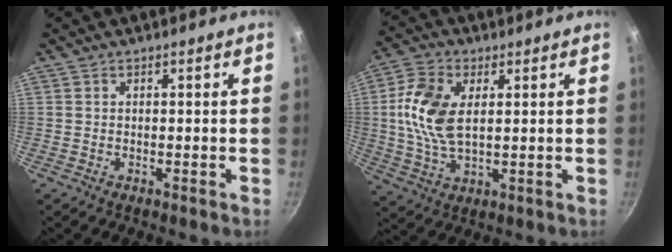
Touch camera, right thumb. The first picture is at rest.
{"total": 11.7, "force": [2.0, 6.6, 9.5], "torque": [-0.187, 0.003, 0.036]}